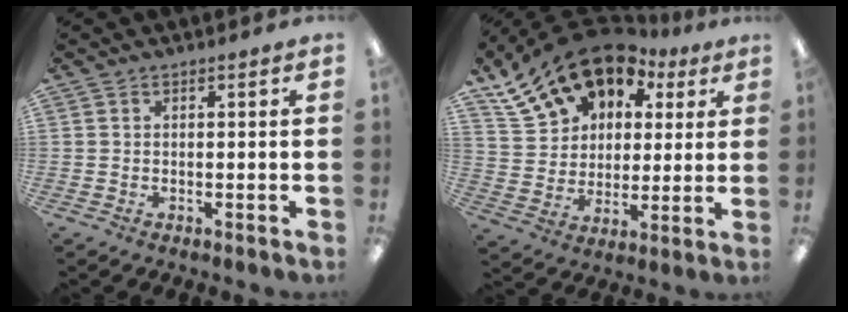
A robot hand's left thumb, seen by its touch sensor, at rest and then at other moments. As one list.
[{"total": 18.1, "force": [13.1, 10.9, 5.9], "torque": [-0.123, -0.084, 0.245]}]